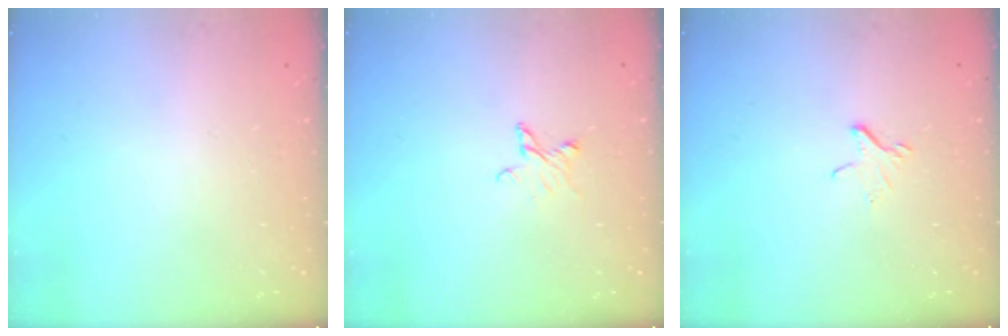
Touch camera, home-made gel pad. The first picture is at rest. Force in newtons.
{"total": 4.0, "press": 4.0, "slide": 0.4}
{"total": 3.1, "press": 3.1, "slide": 0.3}